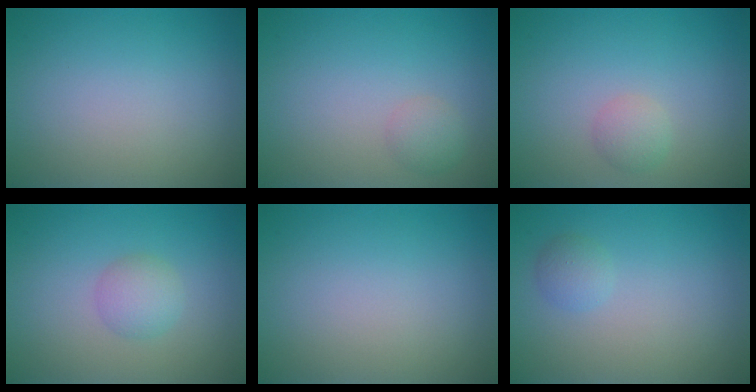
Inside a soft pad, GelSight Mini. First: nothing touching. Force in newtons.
{"total": 1.4, "press": 1.4, "slide": 0.0}
{"total": 1.4, "press": 1.4, "slide": 0.1}
{"total": 2.0, "press": 2.0, "slide": 0.1}
{"total": 0.0}
{"total": 1.2, "press": 1.2, "slide": 0.1}